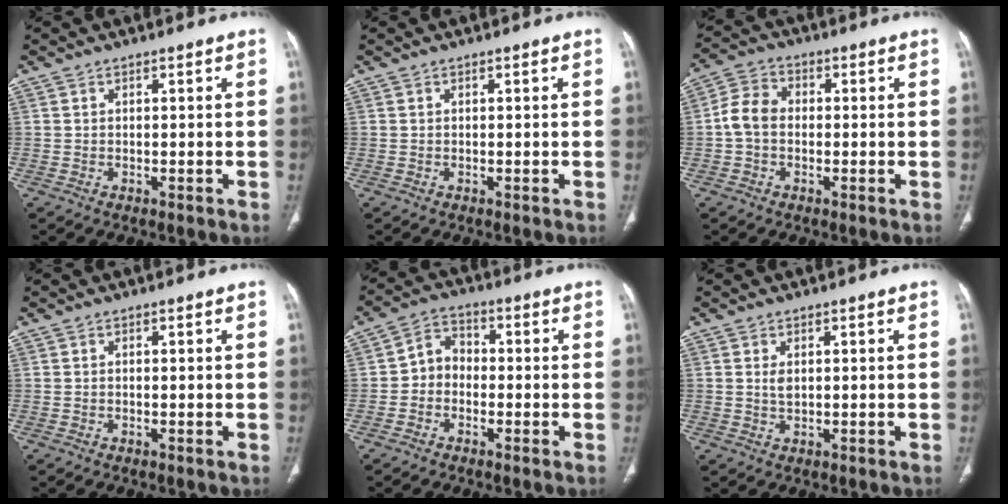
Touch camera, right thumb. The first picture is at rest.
{"total": 0.0}
{"total": 6.1, "force": [-0.5, 4.7, 3.9], "torque": [-0.068, 0.020, -0.021]}
{"total": 0.0}
{"total": 5.1, "force": [-1.3, 4.3, 2.4], "torque": [-0.019, 0.023, -0.039]}
{"total": 1.4, "force": [0.4, 0.8, 1.1], "torque": [-0.023, -0.001, 0.012]}